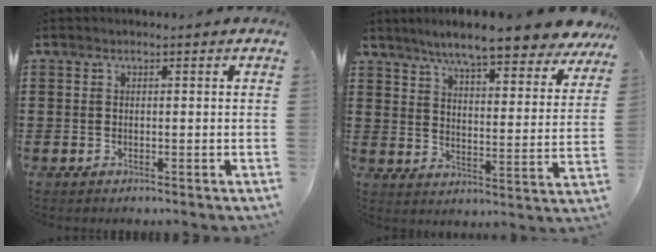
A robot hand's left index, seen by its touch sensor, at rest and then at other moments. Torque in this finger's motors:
{"motor_torque": [2.14, 0.00, 0.93, 0.21]}